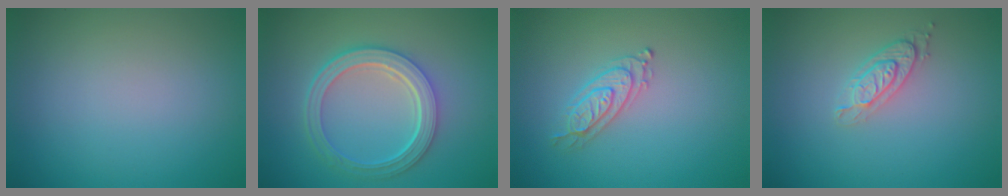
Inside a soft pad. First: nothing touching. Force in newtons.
{"total": 5.3, "press": 3.8, "slide": 3.6}
{"total": 2.1, "press": 2.1, "slide": 0.5}
{"total": 2.1, "press": 2.0, "slide": 0.7}